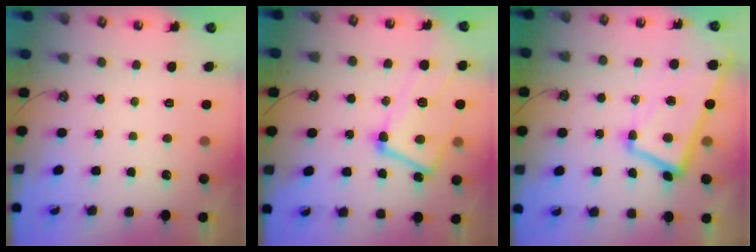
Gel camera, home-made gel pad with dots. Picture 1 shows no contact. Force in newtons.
{"total": 8.2, "press": 8.1, "slide": 1.3}
{"total": 7.2, "press": 7.1, "slide": 1.1}